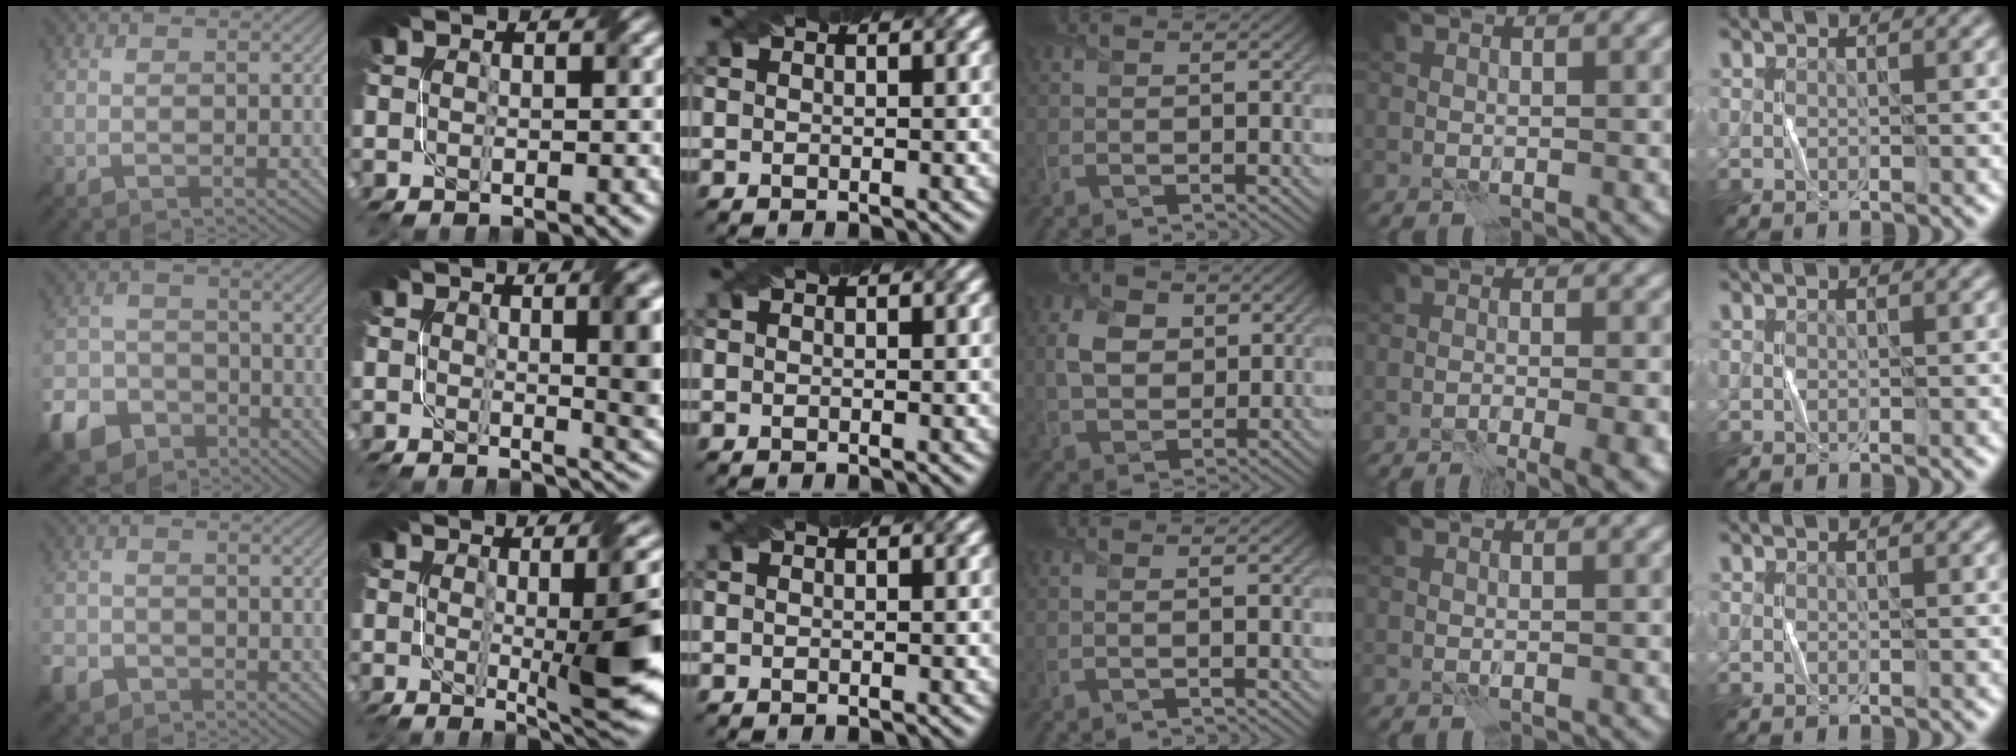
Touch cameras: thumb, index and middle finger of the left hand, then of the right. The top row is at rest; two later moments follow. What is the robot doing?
{"motion": "fold", "object": "bubble wrap"}